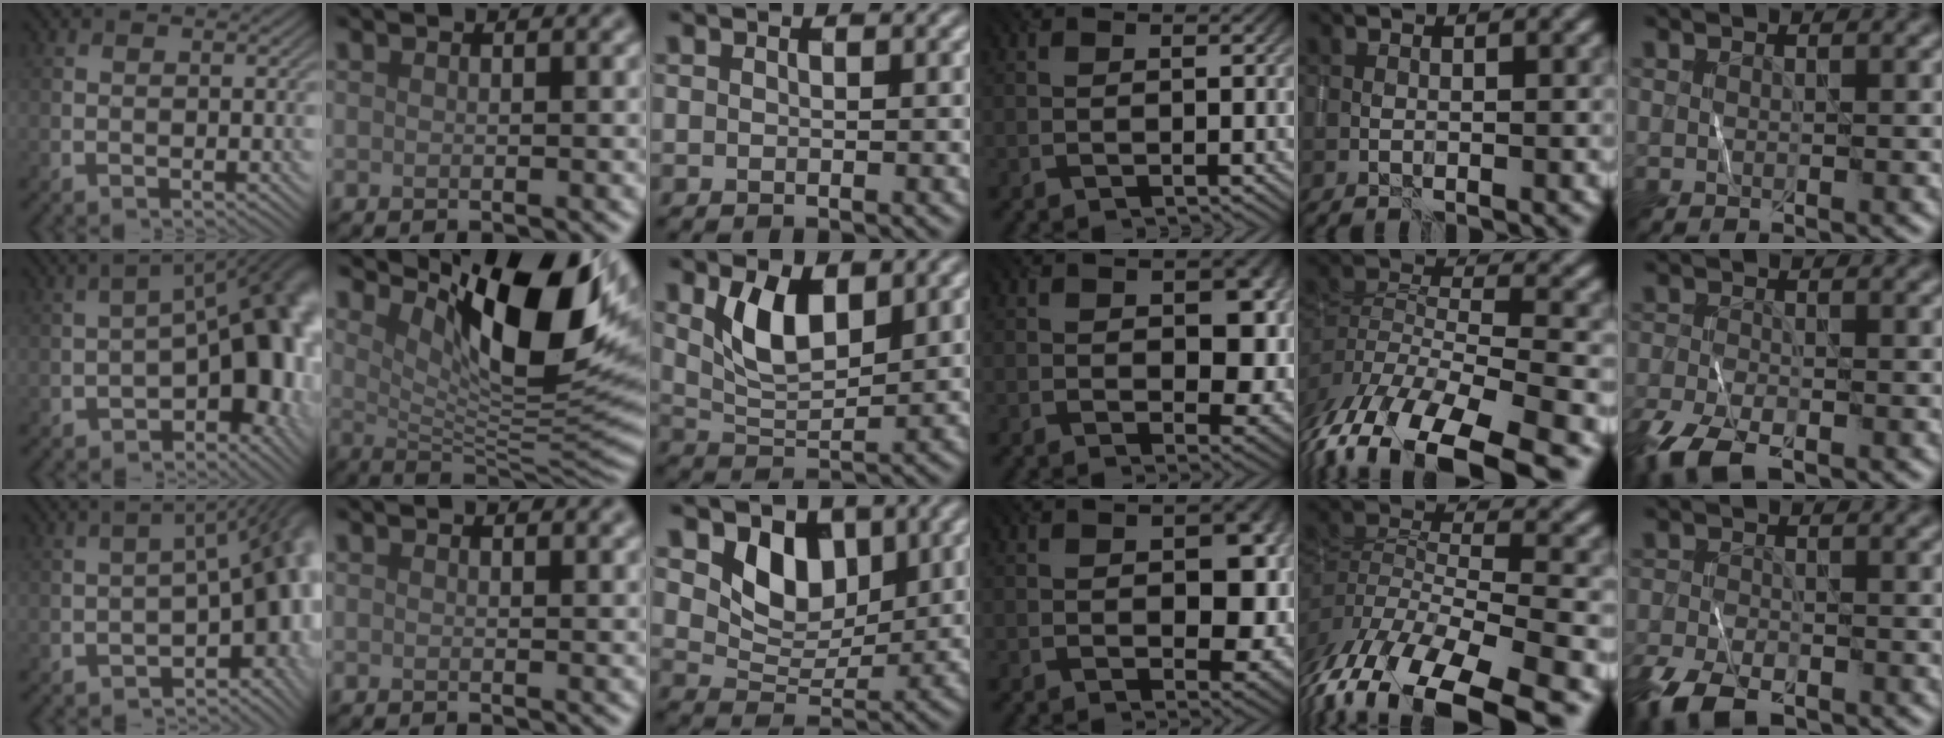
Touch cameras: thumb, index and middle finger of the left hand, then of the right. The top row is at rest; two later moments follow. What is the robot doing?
{"motion": "wrap", "object": "ribbon"}